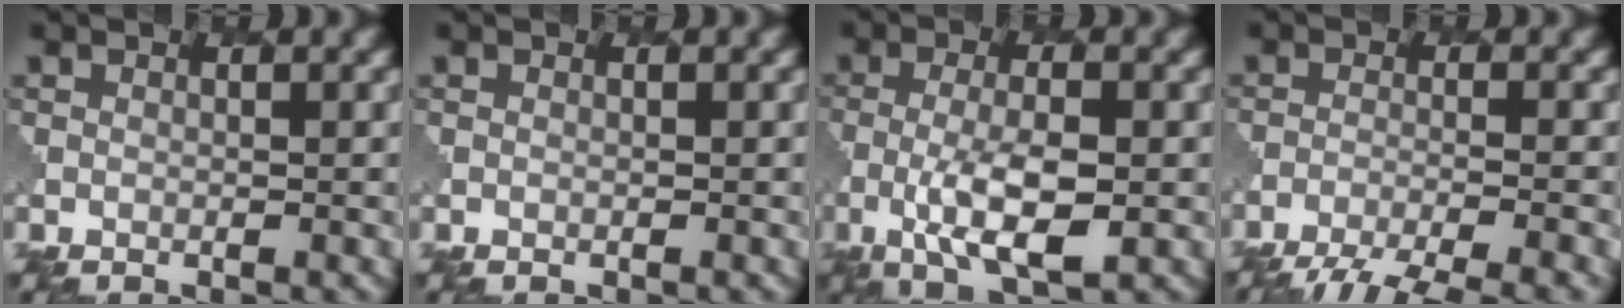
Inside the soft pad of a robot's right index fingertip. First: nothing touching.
{"total": 0.0}
{"total": 5.5, "force": [-1.3, 2.0, 5.0], "torque": [-0.099, -0.007, -0.021]}
{"total": 6.1, "force": [-5.1, 1.1, 3.3], "torque": [-0.054, -0.018, -0.079]}